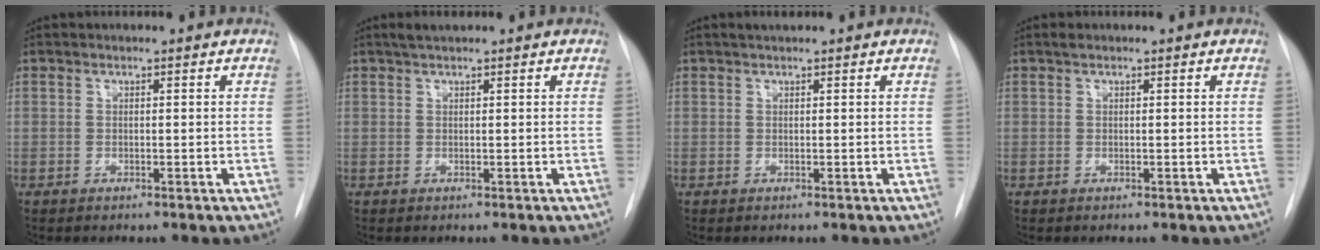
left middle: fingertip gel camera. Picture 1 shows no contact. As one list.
[{"total": 1.5, "force": [1.3, 0.1, 0.9], "torque": [-0.019, 0.010, 0.024]}, {"total": 1.0, "force": [0.8, 0.1, 0.6], "torque": [-0.013, 0.008, 0.016]}, {"total": 0.5, "force": [0.4, 0.2, 0.3], "torque": [-0.010, 0.010, 0.008]}]